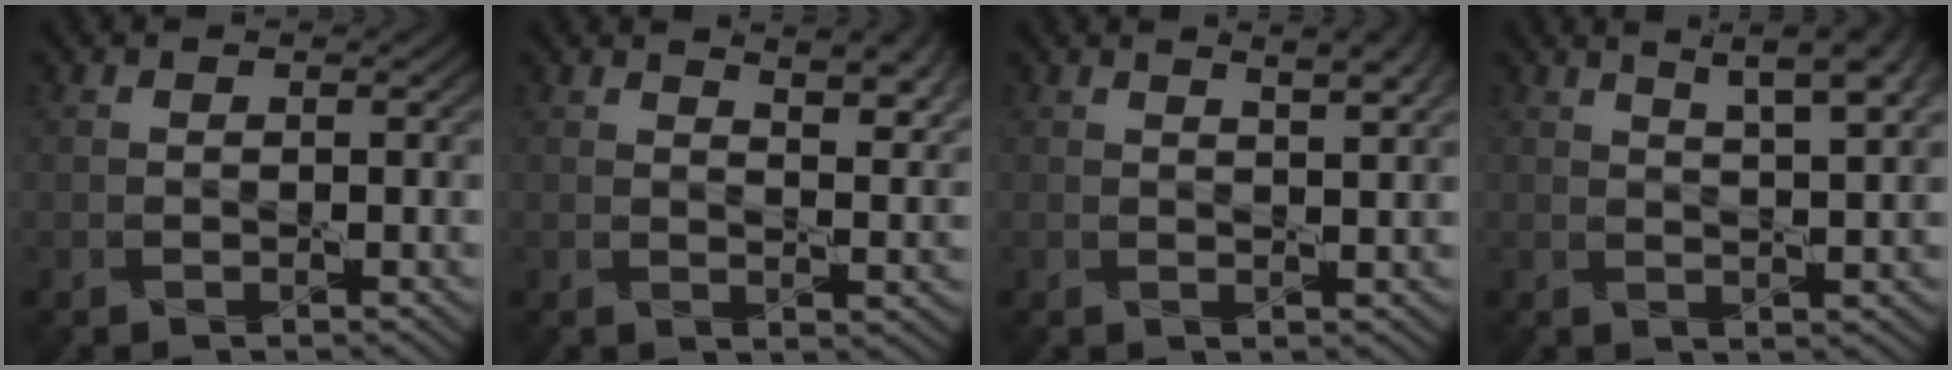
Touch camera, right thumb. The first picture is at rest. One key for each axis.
{"total": 6.9, "fx": 4.2, "fy": 2.3, "fz": 5.0, "tx": -0.066, "ty": 0.004, "tz": 0.059}
{"total": 4.3, "fx": 2.6, "fy": 1.0, "fz": 3.3, "tx": -0.047, "ty": 0.008, "tz": 0.031}
{"total": 8.6, "fx": 5.0, "fy": 2.3, "fz": 6.7, "tx": -0.085, "ty": 0.022, "tz": 0.056}